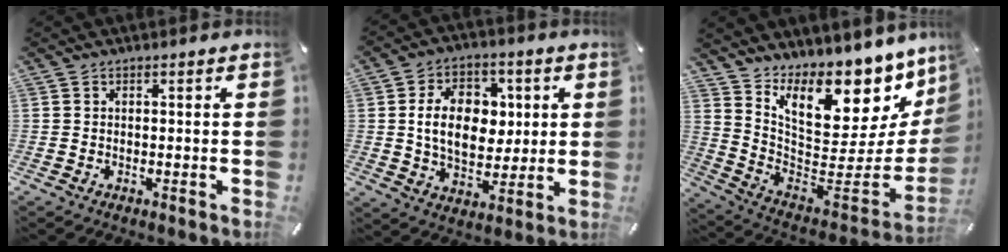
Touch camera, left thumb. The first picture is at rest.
{"total": 13.5, "force": [1.8, 9.7, 9.2], "torque": [-0.156, 0.012, 0.032]}
{"total": 15.3, "force": [11.2, 7.5, 7.2], "torque": [-0.097, -0.113, 0.189]}